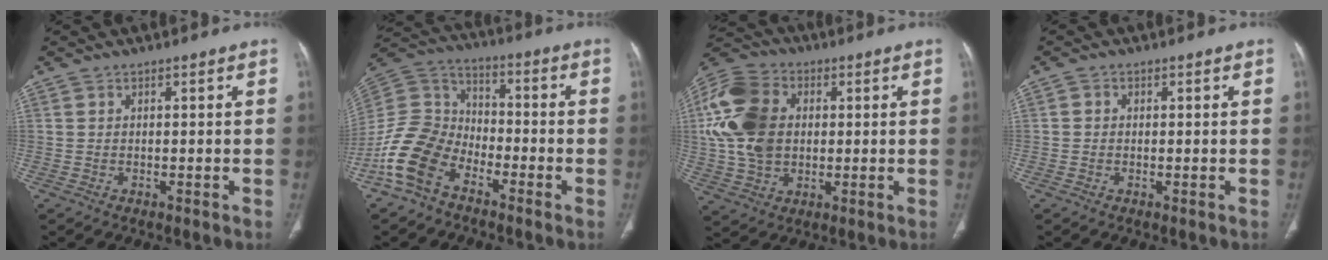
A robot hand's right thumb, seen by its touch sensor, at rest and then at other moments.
{"total": 13.4, "force": [-7.6, 8.7, 6.8], "torque": [-0.133, 0.057, -0.160]}
{"total": 16.4, "force": [1.9, 11.8, 11.1], "torque": [-0.215, 0.014, 0.033]}
{"total": 1.0, "force": [0.0, 0.9, 0.3], "torque": [-0.001, 0.002, -0.002]}